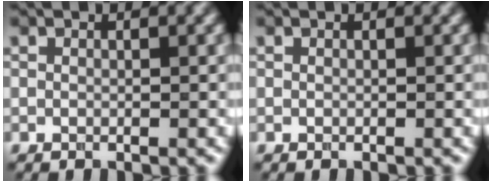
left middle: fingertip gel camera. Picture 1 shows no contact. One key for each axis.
{"total": 0.0}